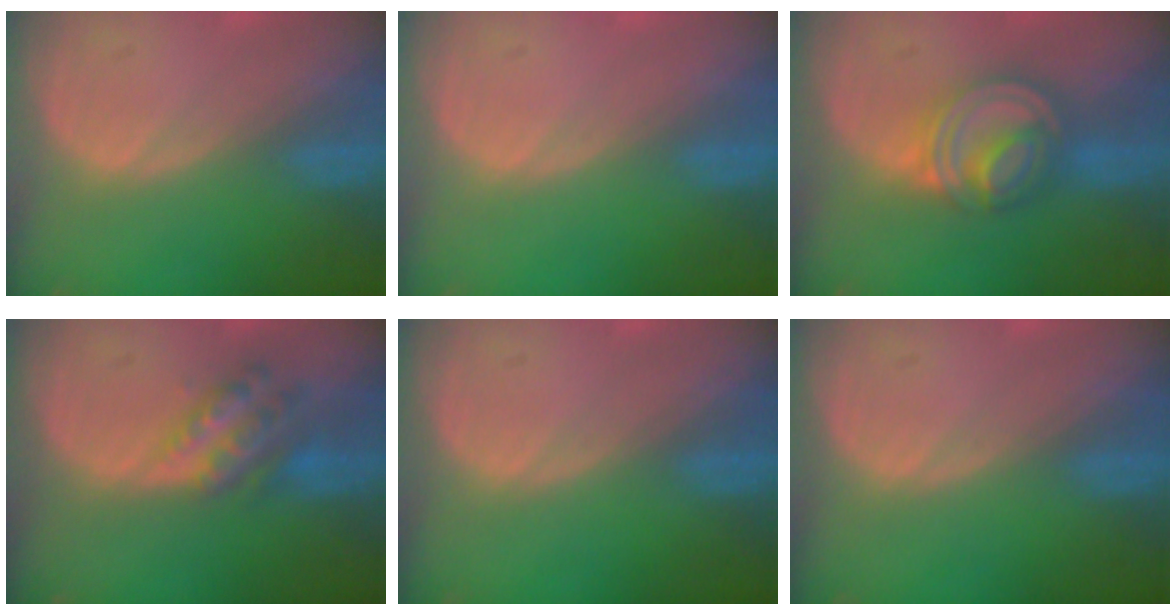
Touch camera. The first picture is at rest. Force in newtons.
{"total": 0.0}
{"total": 7.9, "press": 6.7, "slide": 4.1}
{"total": 6.1, "press": 5.4, "slide": 2.9}
{"total": 0.0}
{"total": 0.0}